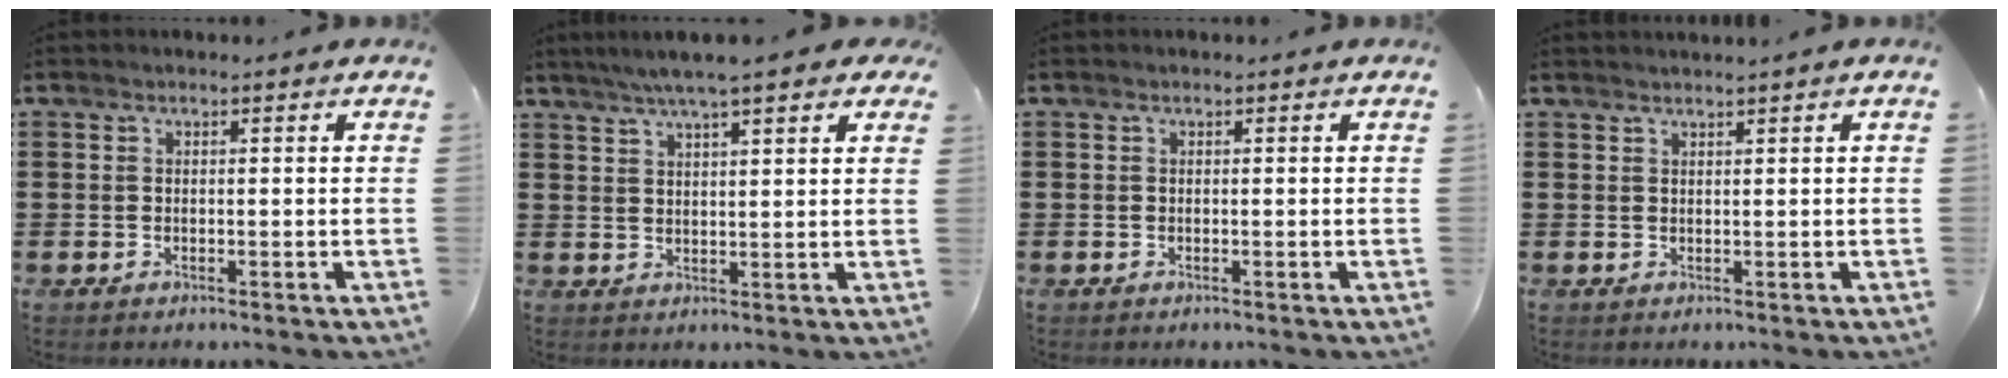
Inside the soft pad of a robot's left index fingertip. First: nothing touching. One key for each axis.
{"total": 5.1, "fx": 4.1, "fy": 0.3, "fz": 3.1, "tx": -0.073, "ty": -0.002, "tz": 0.071}
{"total": 0.0}
{"total": 0.9, "fx": 0.8, "fy": -0.3, "fz": 0.2, "tx": -0.004, "ty": -0.004, "tz": 0.015}